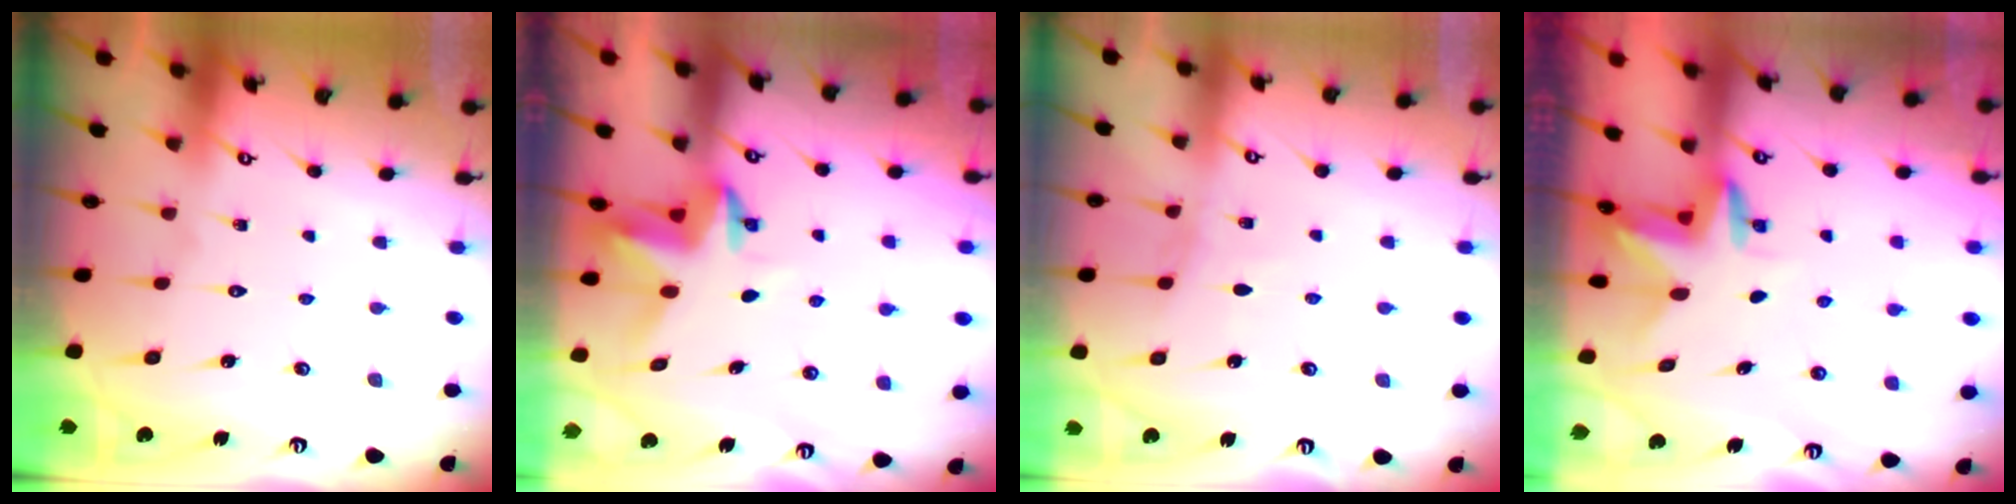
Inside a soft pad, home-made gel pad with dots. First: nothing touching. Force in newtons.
{"total": 3.7, "press": 3.7, "slide": 0.3}
{"total": 3.9, "press": 3.9, "slide": 0.5}
{"total": 3.0, "press": 3.0, "slide": 0.2}